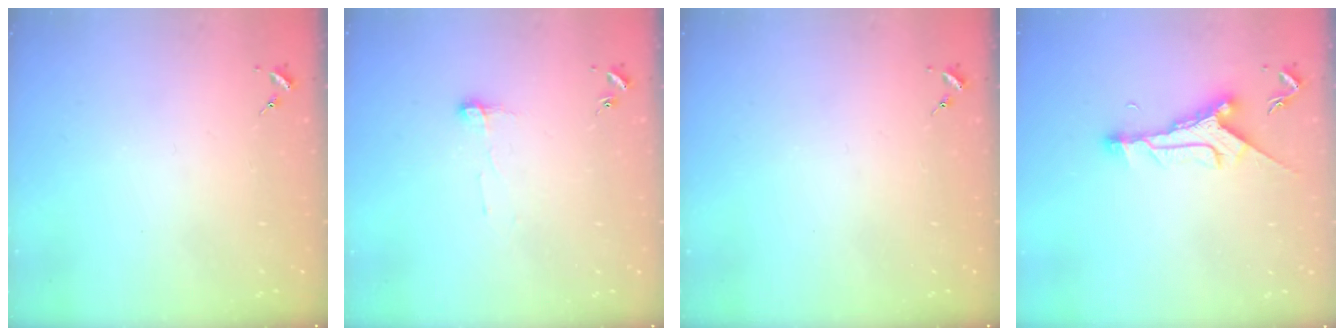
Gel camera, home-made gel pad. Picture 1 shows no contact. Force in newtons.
{"total": 5.9, "press": 5.9, "slide": 0.7}
{"total": 0.0}
{"total": 10.0, "press": 9.9, "slide": 0.7}